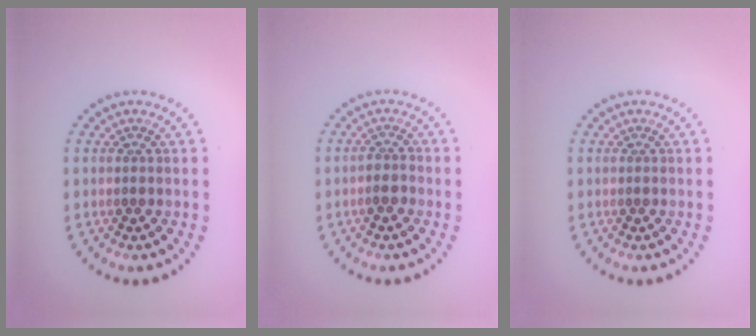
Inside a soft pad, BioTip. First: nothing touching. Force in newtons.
{"total": 1.5, "press": 1.3, "slide": 0.8}
{"total": 0.0}